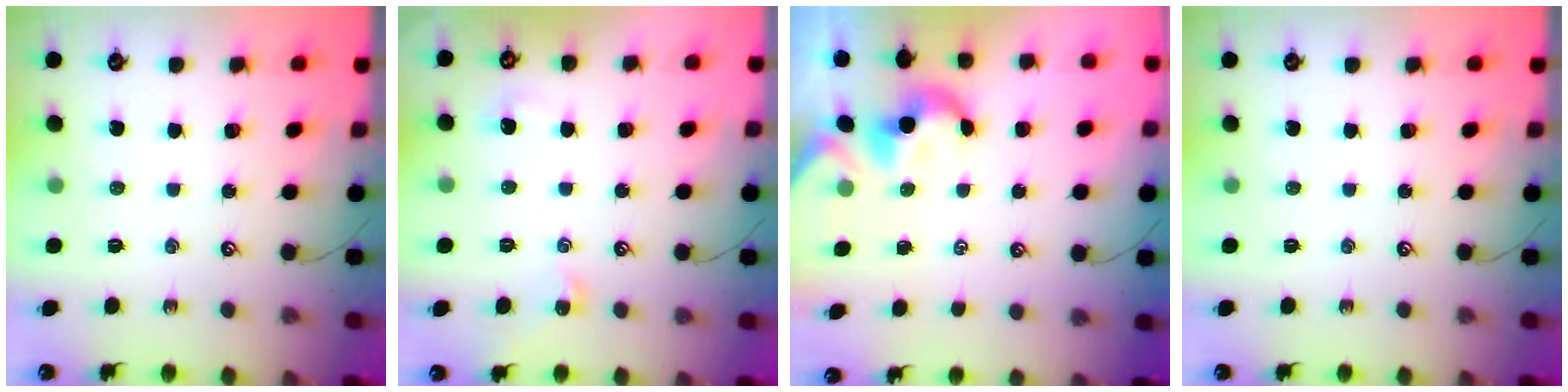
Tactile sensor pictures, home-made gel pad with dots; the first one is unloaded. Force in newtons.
{"total": 2.1, "press": 2.0, "slide": 0.6}
{"total": 1.0, "press": 0.9, "slide": 0.5}
{"total": 0.0}